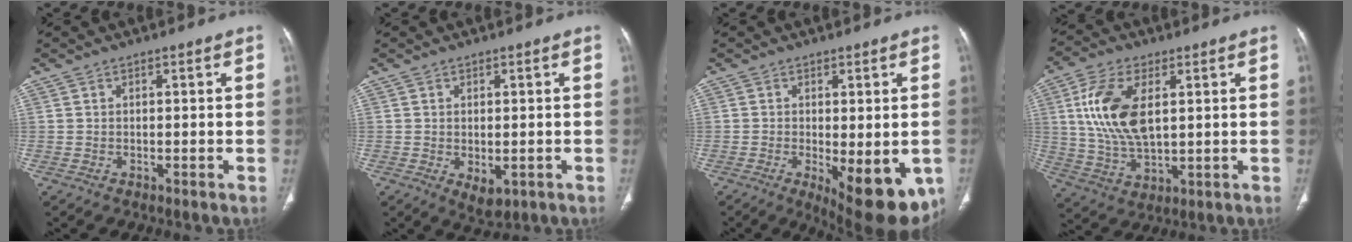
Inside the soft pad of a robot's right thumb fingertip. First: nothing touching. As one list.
[{"total": 3.9, "force": [-0.9, 2.2, 3.1], "torque": [-0.042, -0.009, 0.000]}, {"total": 13.8, "force": [-4.5, 5.4, 11.8], "torque": [-0.133, -0.019, -0.047]}, {"total": 13.6, "force": [3.2, 7.0, 11.2], "torque": [-0.226, -0.010, 0.067]}]